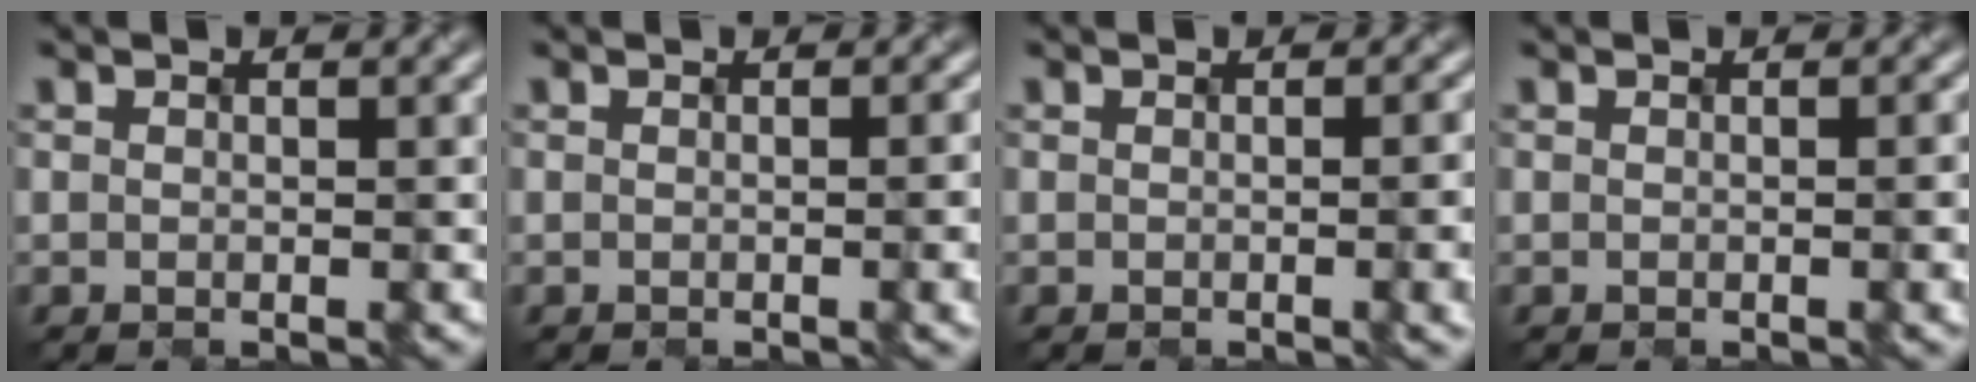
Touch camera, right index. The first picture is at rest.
{"total": 3.4, "force": [-0.3, 1.4, 3.1], "torque": [-0.018, 0.009, 0.002]}
{"total": 4.4, "force": [-0.4, 2.0, 3.9], "torque": [-0.016, 0.009, 0.000]}
{"total": 2.3, "force": [-0.1, 0.9, 2.1], "torque": [-0.013, 0.007, 0.002]}